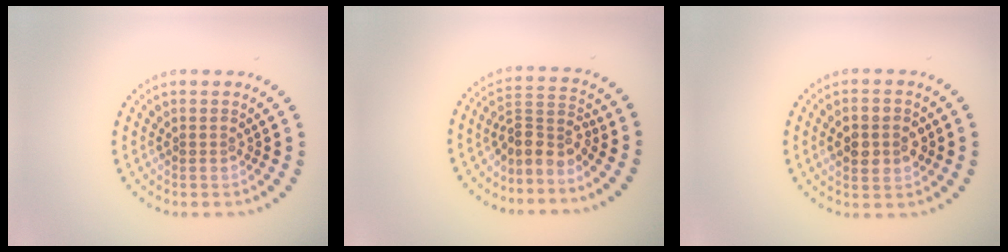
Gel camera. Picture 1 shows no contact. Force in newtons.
{"total": 3.2, "press": 2.3, "slide": 2.2}
{"total": 3.8, "press": 3.7, "slide": 0.2}